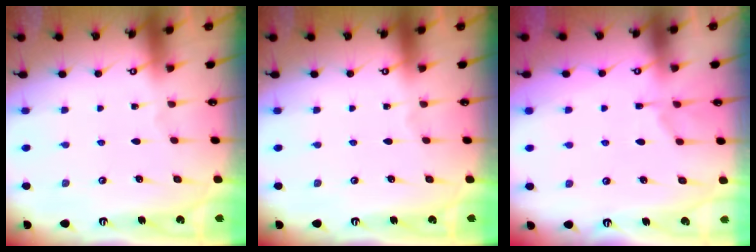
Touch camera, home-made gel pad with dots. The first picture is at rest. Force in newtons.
{"total": 0.0}
{"total": 1.3, "press": 0.7, "slide": 1.1}